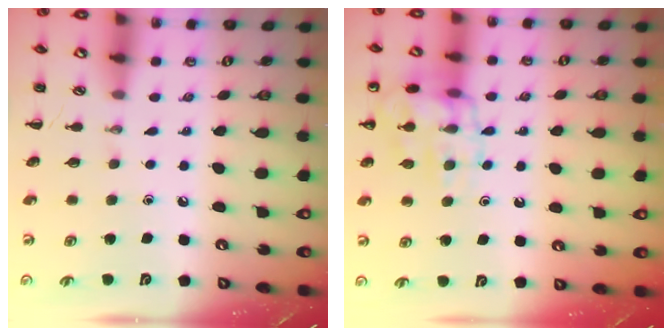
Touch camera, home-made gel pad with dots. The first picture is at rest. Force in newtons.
{"total": 13.3, "press": 13.3, "slide": 1.1}